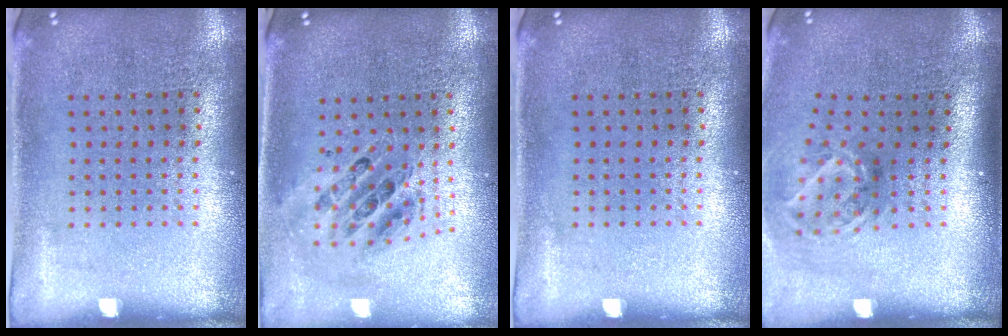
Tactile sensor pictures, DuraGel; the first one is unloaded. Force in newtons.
{"total": 0.9, "press": 0.9, "slide": 0.2}
{"total": 0.0}
{"total": 2.0, "press": 1.3, "slide": 1.5}